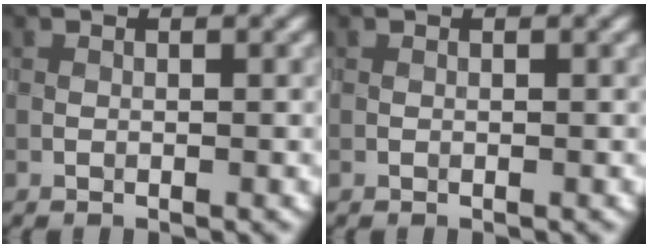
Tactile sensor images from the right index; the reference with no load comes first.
{"total": 0.0}